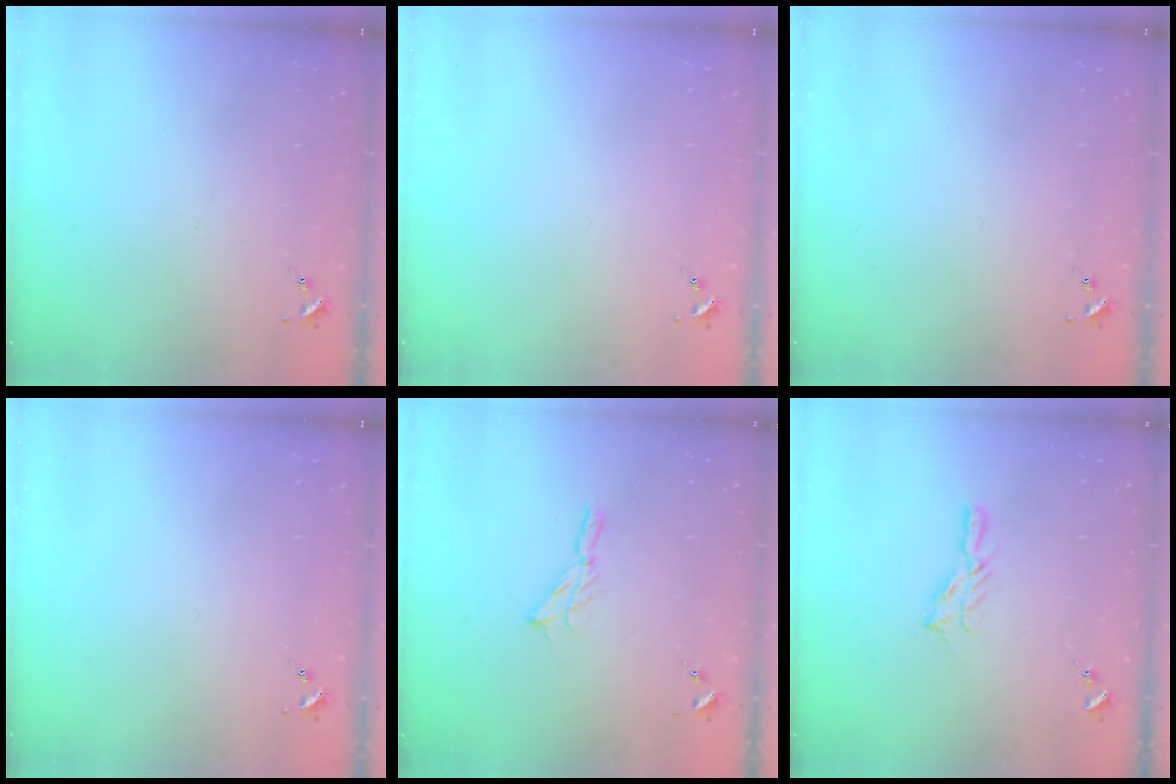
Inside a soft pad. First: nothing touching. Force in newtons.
{"total": 0.0}
{"total": 0.0}
{"total": 0.0}
{"total": 5.4, "press": 5.4, "slide": 0.4}
{"total": 4.7, "press": 4.7, "slide": 0.5}